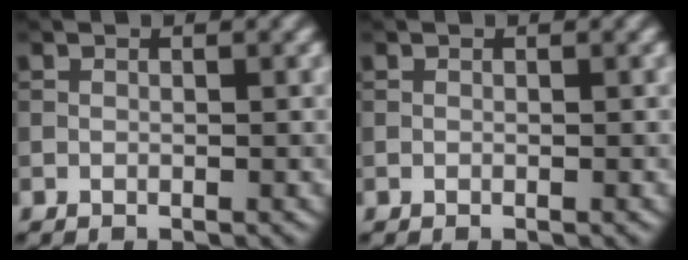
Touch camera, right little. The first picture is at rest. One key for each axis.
{"total": 0.0}